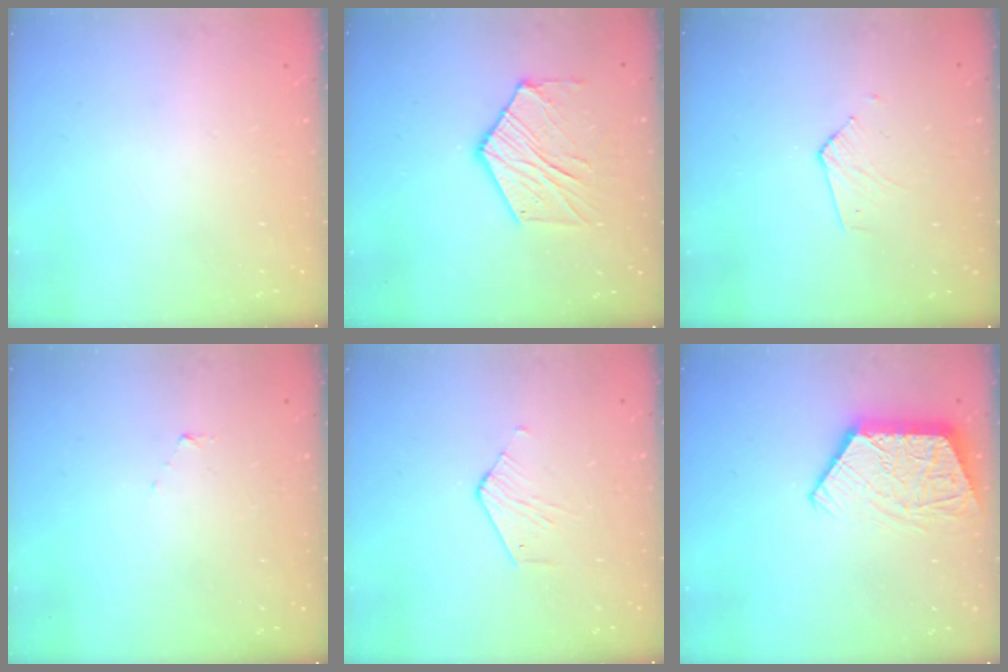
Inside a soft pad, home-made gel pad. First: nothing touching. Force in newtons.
{"total": 11.4, "press": 11.4, "slide": 0.9}
{"total": 2.9, "press": 2.9, "slide": 0.2}
{"total": 3.2, "press": 3.1, "slide": 0.3}
{"total": 2.8, "press": 2.8, "slide": 0.2}
{"total": 11.2, "press": 11.2, "slide": 1.0}